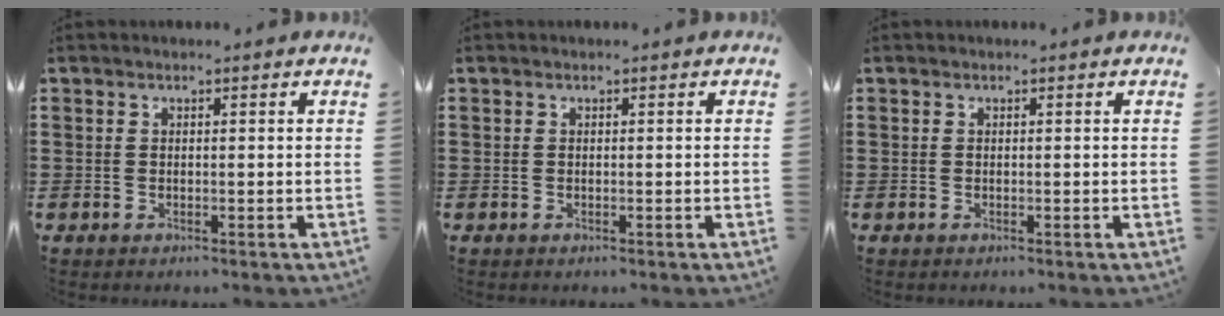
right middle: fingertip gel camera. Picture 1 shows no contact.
{"total": 0.0}
{"total": 0.0}